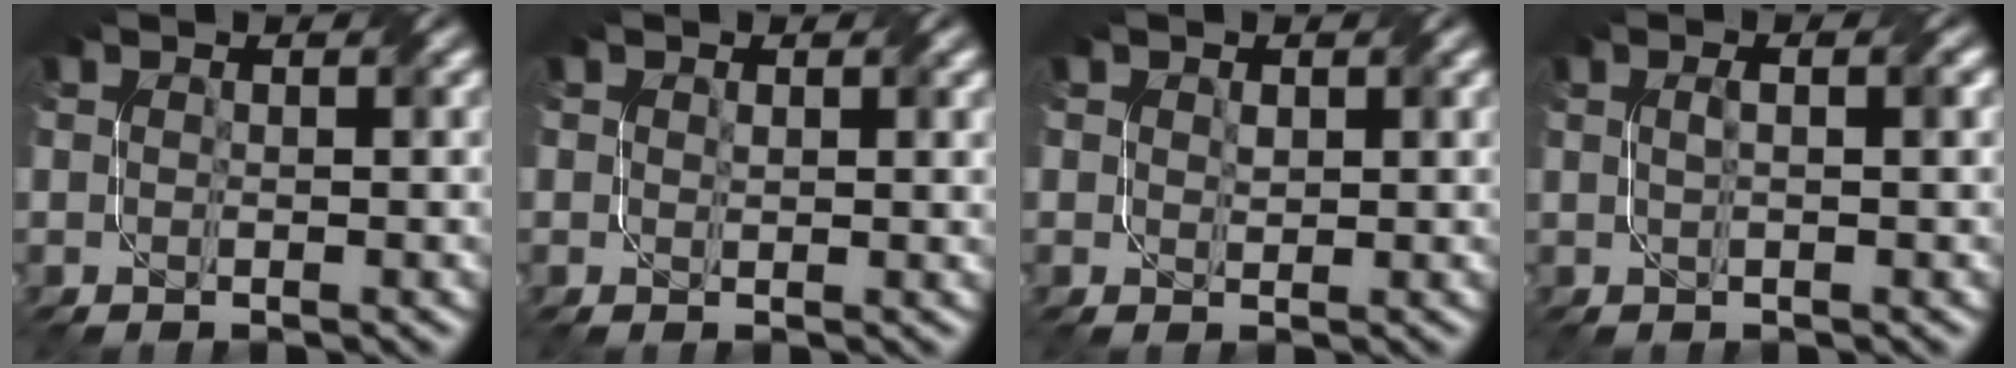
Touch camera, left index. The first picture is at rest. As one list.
[{"total": 1.2, "force": [0.5, 0.7, 0.8], "torque": [-0.009, -0.005, 0.013]}, {"total": 1.1, "force": [0.5, 0.8, 0.6], "torque": [-0.010, -0.005, 0.014]}, {"total": 1.9, "force": [0.5, 0.5, 1.8], "torque": [-0.029, 0.005, 0.004]}]